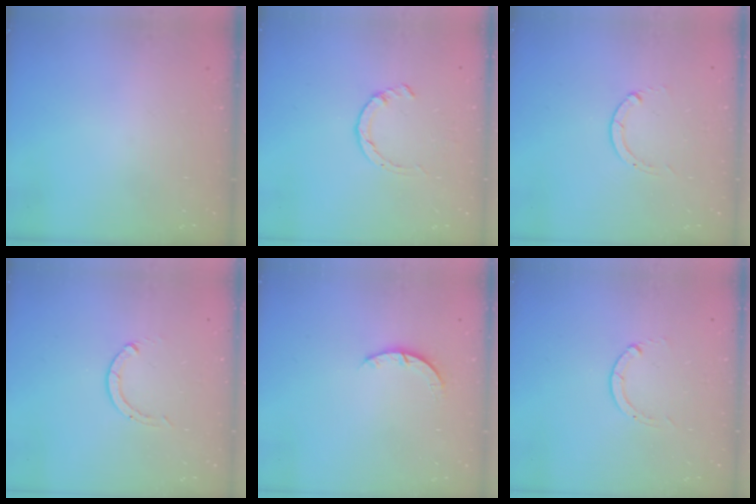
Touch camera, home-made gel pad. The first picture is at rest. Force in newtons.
{"total": 1.4, "press": 1.4, "slide": 0.3}
{"total": 0.0}
{"total": 0.0}
{"total": 2.9, "press": 2.9, "slide": 0.4}
{"total": 0.0}